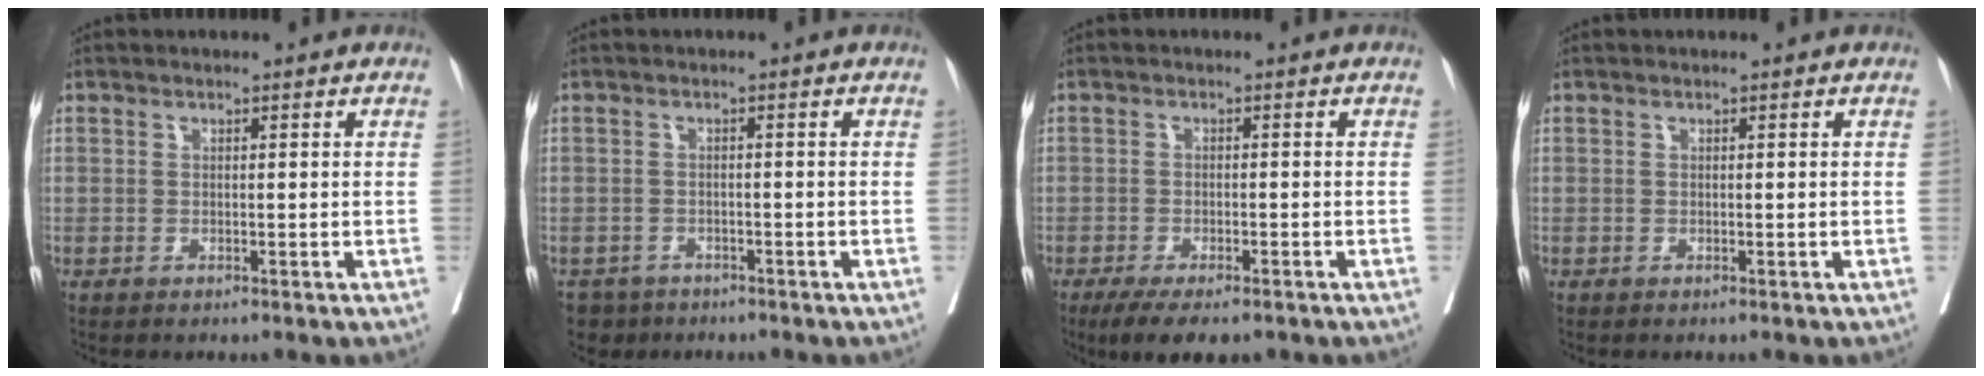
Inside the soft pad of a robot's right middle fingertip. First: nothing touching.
{"total": 4.3, "force": [-3.3, 2.7, 0.0], "torque": [0.002, 0.001, -0.056]}
{"total": 7.3, "force": [-5.4, 2.4, 4.3], "torque": [-0.064, -0.011, -0.084]}
{"total": 0.0}